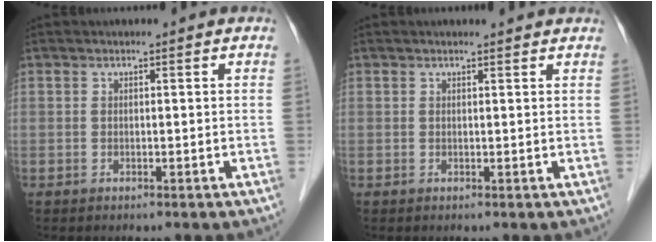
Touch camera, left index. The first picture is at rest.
{"total": 3.2, "force": [3.1, 0.4, 0.9], "torque": [-0.014, 0.013, 0.030]}